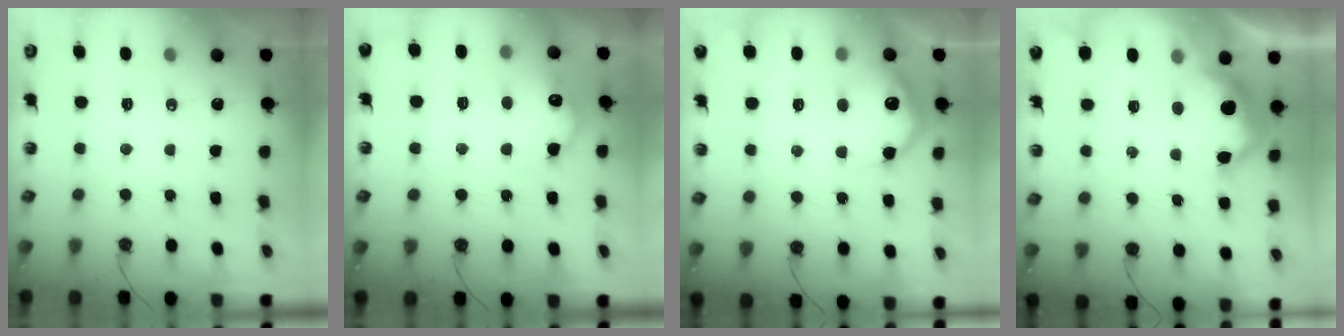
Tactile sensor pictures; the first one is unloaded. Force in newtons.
{"total": 13.1, "press": 13.1, "slide": 0.7}
{"total": 16.8, "press": 16.8, "slide": 1.2}
{"total": 14.5, "press": 14.4, "slide": 0.9}